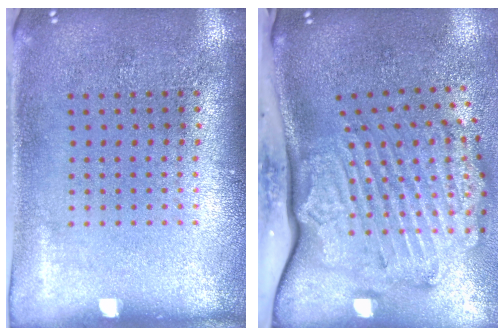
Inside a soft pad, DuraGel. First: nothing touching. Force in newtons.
{"total": 3.5, "press": 2.4, "slide": 2.5}